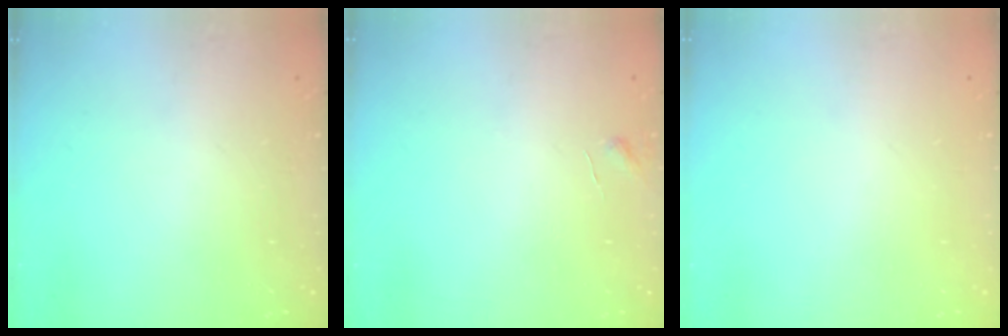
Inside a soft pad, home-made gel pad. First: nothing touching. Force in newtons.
{"total": 3.9, "press": 3.9, "slide": 0.3}
{"total": 0.0}